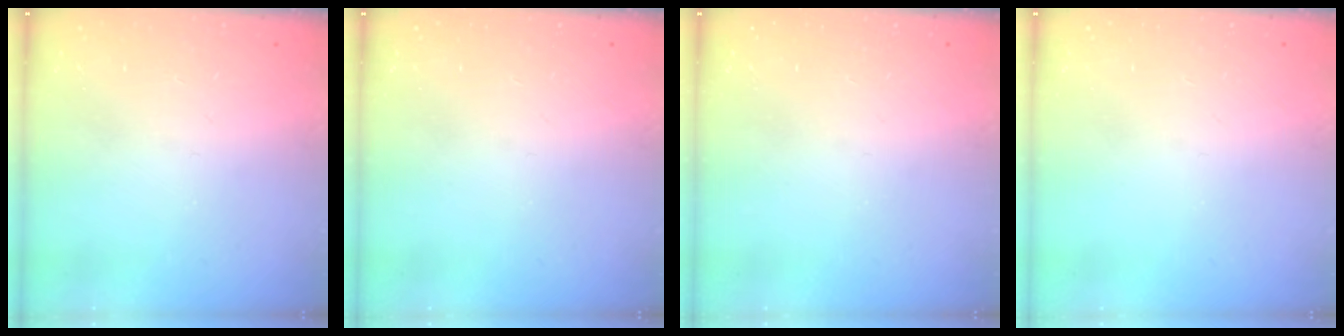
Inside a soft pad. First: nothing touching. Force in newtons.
{"total": 0.0}
{"total": 0.0}
{"total": 0.0}